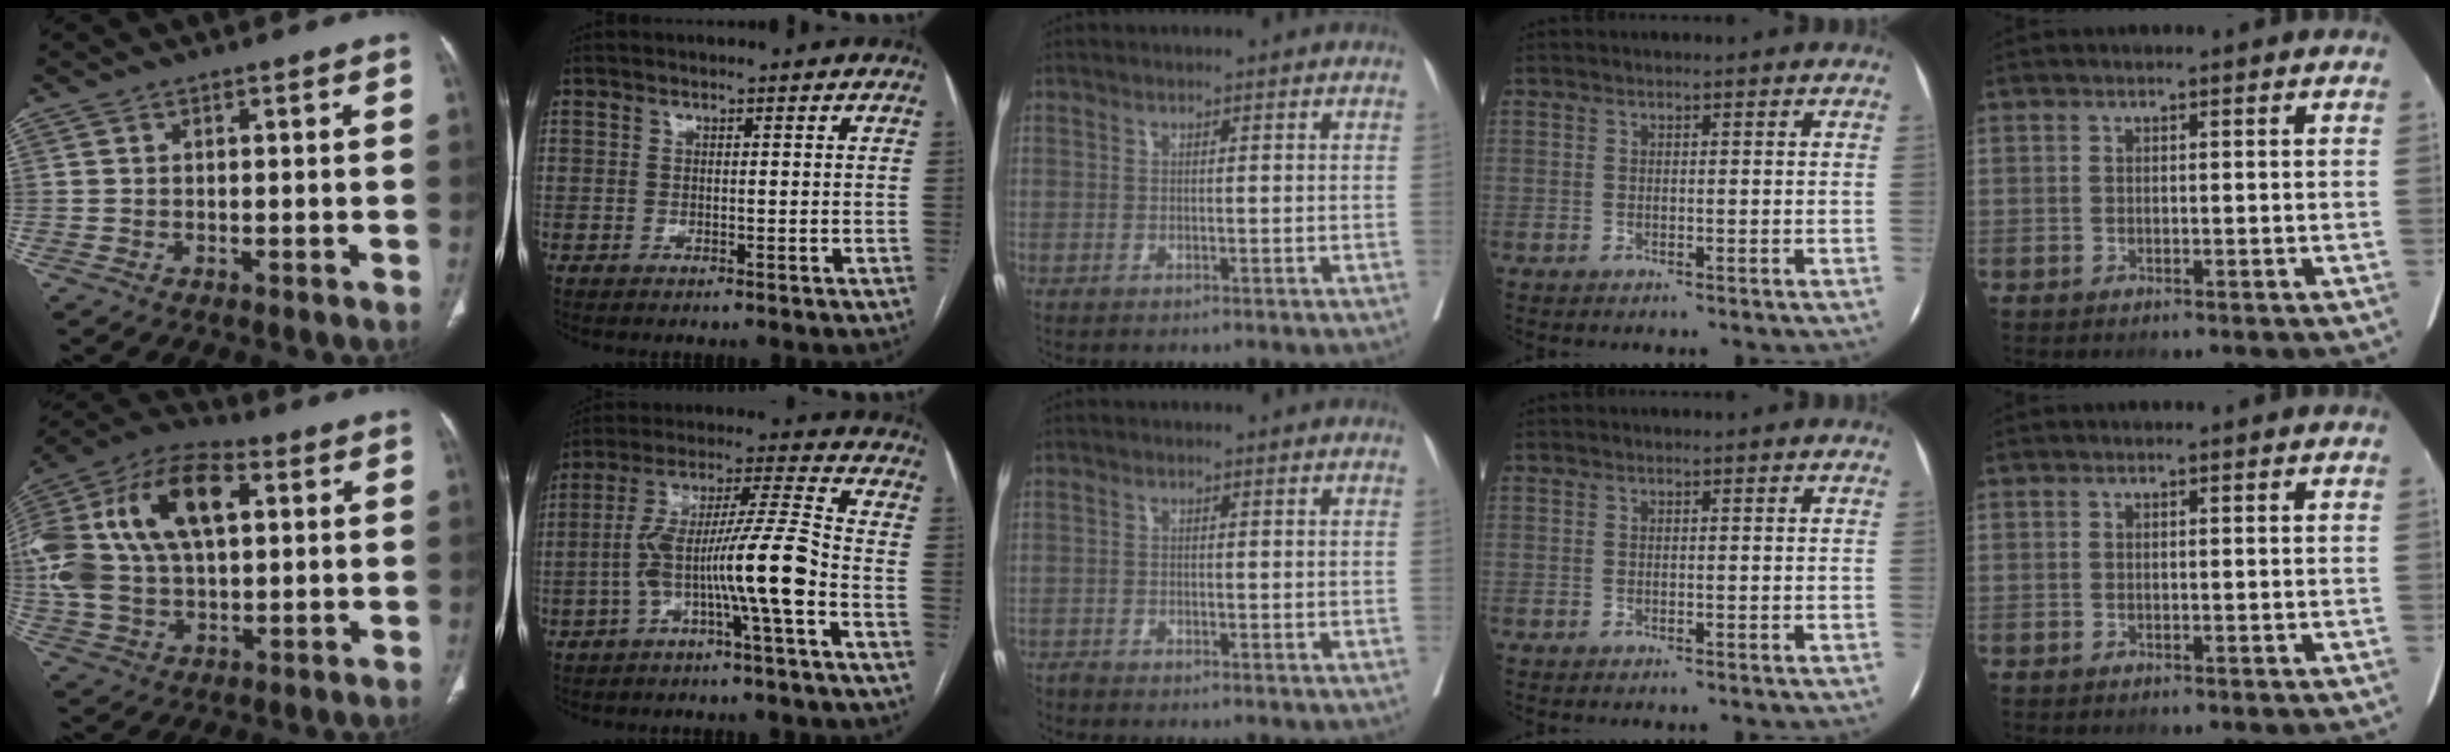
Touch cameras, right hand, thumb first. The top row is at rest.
{"thumb": {"total": 24.9, "force": [5.4, 14.2, 19.8], "torque": [-0.412, 0.026, 0.091]}, "index": {"total": 12.1, "force": [-4.1, -0.4, 11.4], "torque": [-0.208, 0.026, -0.073]}, "middle": {"total": 1.2, "force": [-1.2, 0.0, 0.0], "torque": [-0.002, -0.004, -0.026]}}